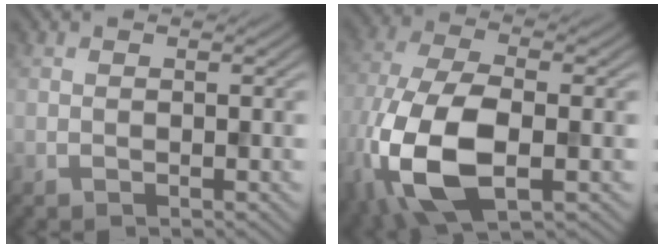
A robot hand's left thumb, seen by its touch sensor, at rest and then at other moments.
{"total": 15.7, "force": [-4.6, 8.1, 12.6], "torque": [-0.314, -0.035, -0.080]}